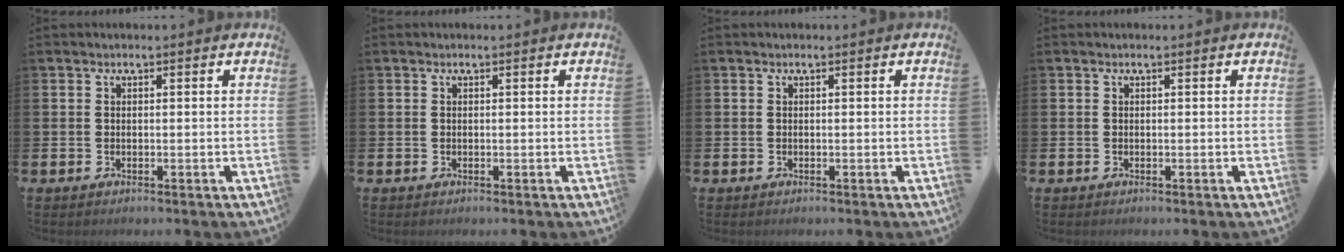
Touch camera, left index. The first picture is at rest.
{"total": 0.0}
{"total": 0.0}
{"total": 0.0}